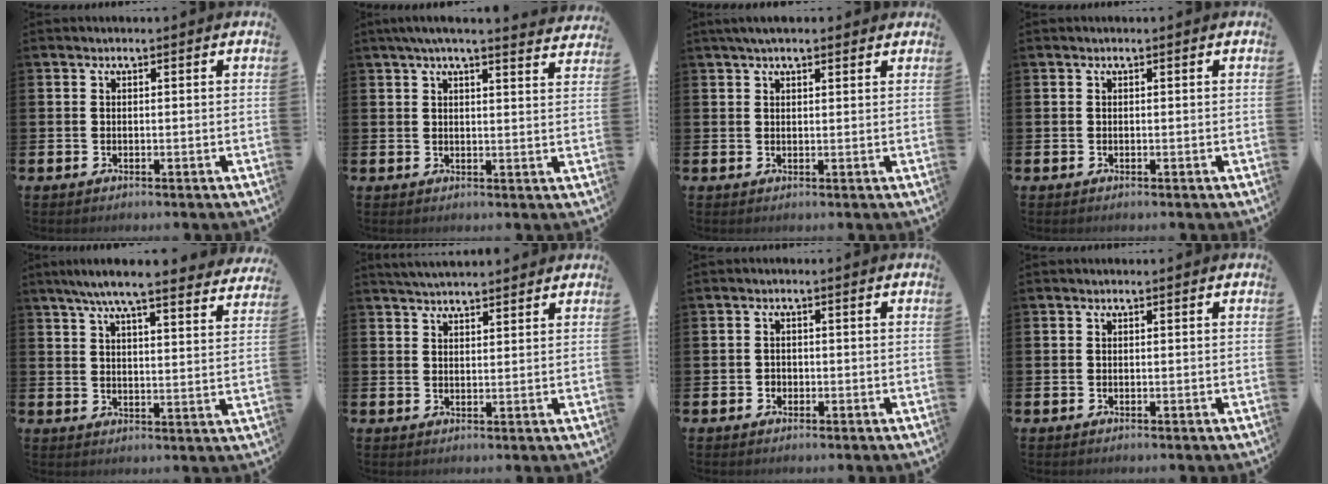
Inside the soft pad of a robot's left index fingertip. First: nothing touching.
{"total": 4.5, "force": [4.2, -0.1, 1.7], "torque": [-0.041, -0.011, 0.076]}
{"total": 2.6, "force": [2.1, 0.8, 1.3], "torque": [-0.023, 0.002, 0.037]}
{"total": 0.0}
{"total": 7.4, "force": [6.8, 0.4, 2.8], "torque": [-0.065, -0.035, 0.117]}
{"total": 3.4, "force": [3.3, 0.5, 0.6], "torque": [-0.017, -0.008, 0.060]}
{"total": 1.1, "force": [-0.4, 1.1, 0.1], "torque": [-0.001, 0.004, -0.011]}
{"total": 0.0}